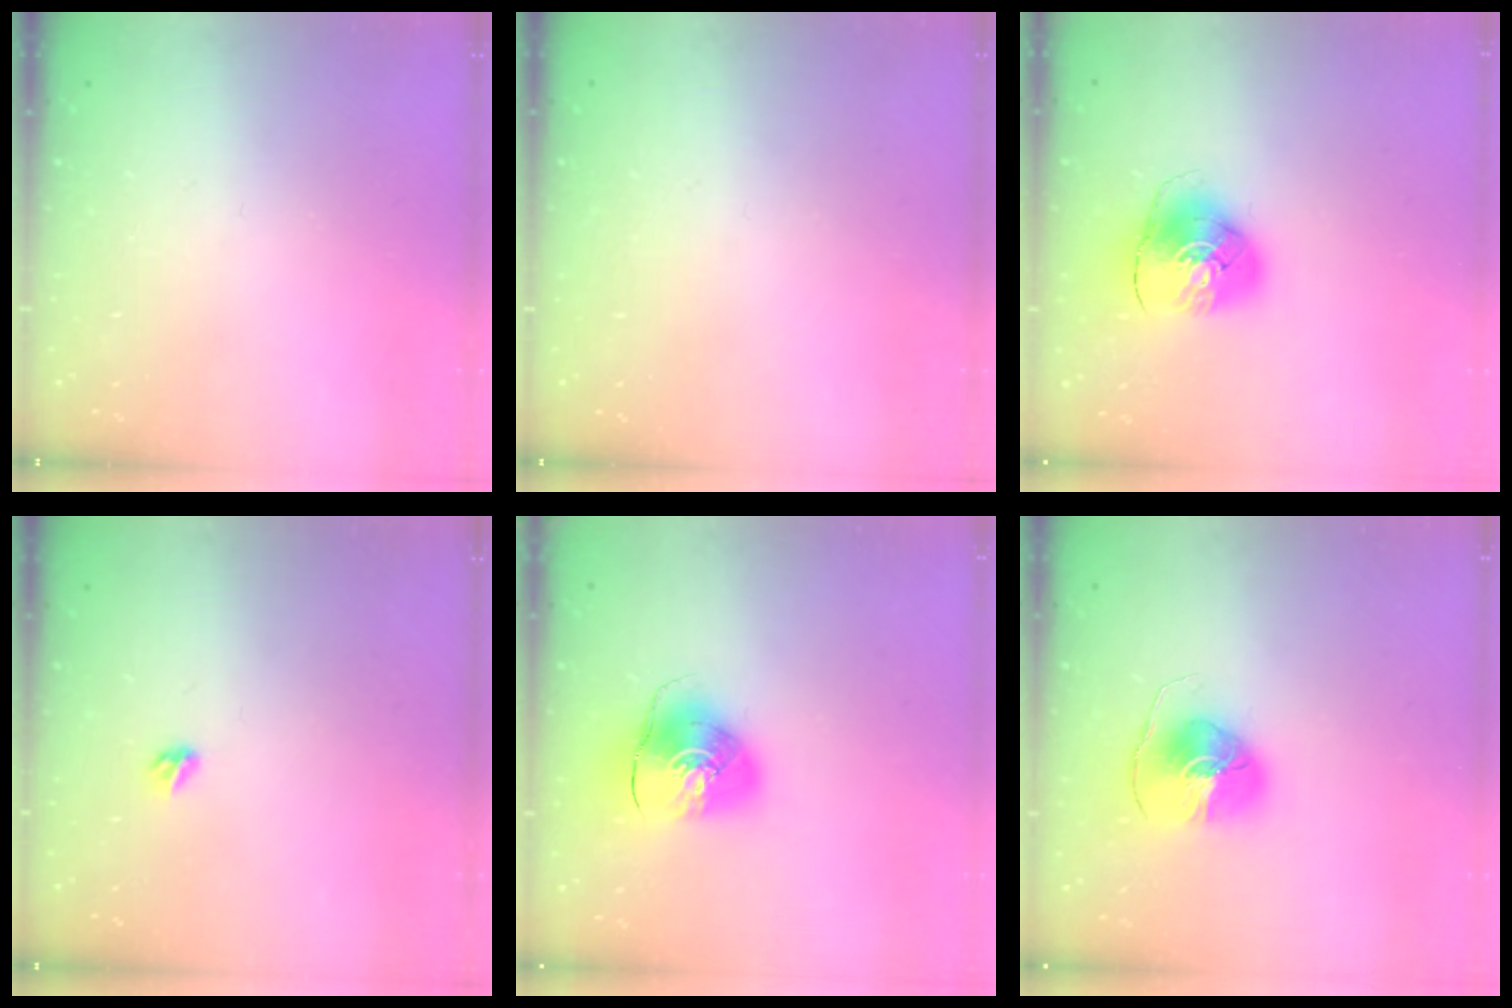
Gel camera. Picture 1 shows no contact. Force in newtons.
{"total": 0.7, "press": 0.7, "slide": 0.1}
{"total": 9.7, "press": 9.6, "slide": 1.4}
{"total": 3.5, "press": 3.4, "slide": 0.7}
{"total": 11.3, "press": 11.2, "slide": 1.4}
{"total": 8.7, "press": 8.7, "slide": 0.6}